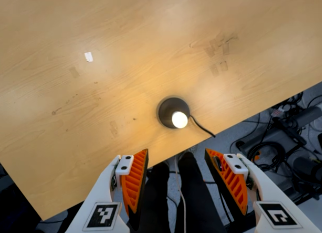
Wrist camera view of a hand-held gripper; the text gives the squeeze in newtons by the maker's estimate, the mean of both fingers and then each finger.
{"total": 0.0}